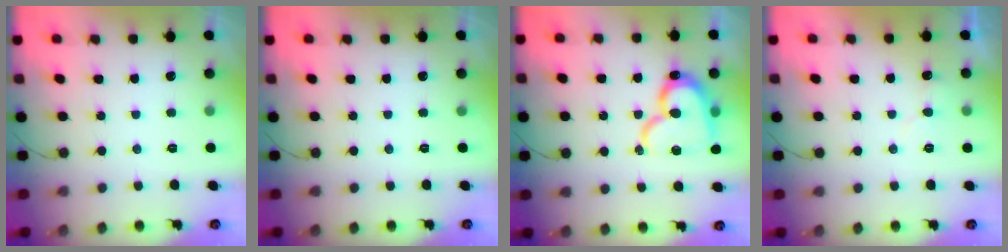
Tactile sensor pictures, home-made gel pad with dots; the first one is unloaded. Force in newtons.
{"total": 0.0}
{"total": 15.2, "press": 15.2, "slide": 0.7}
{"total": 5.2, "press": 5.2, "slide": 0.4}